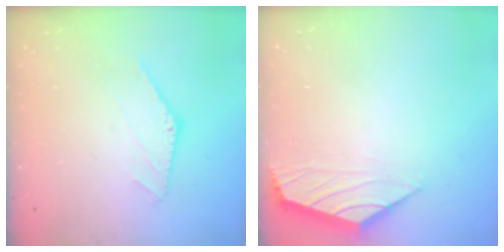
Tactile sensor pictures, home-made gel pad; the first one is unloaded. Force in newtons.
{"total": 0.0}